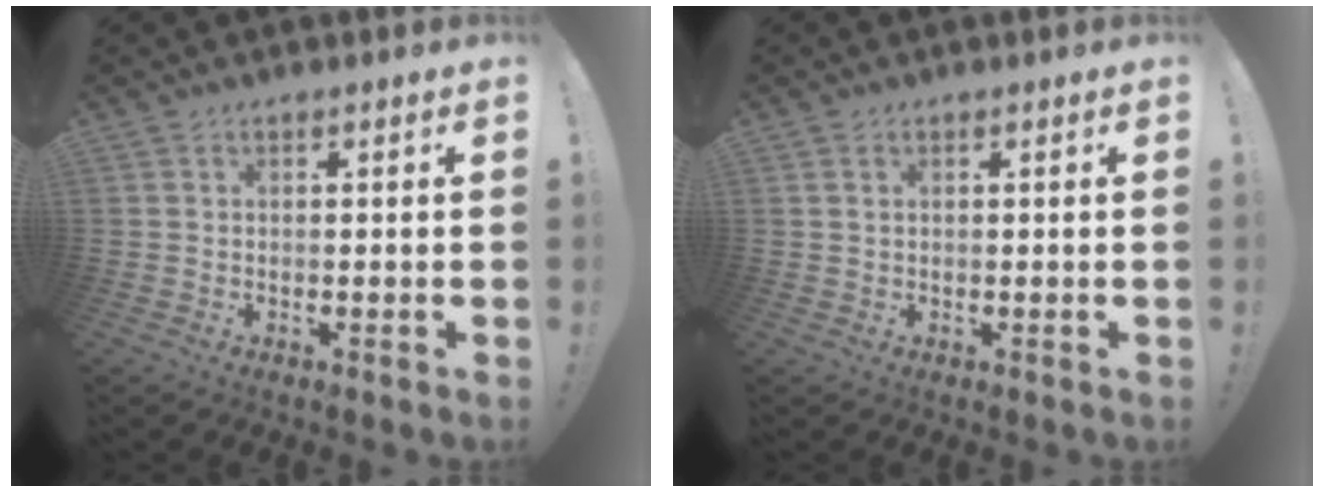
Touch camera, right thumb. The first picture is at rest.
{"total": 1.0, "force": [0.5, 0.7, 0.6], "torque": [-0.017, 0.004, 0.010]}